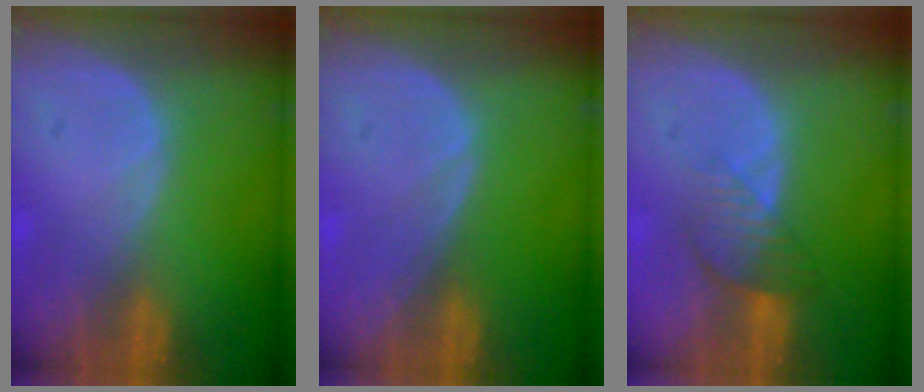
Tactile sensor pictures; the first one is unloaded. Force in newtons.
{"total": 0.0}
{"total": 4.5, "press": 3.9, "slide": 2.3}